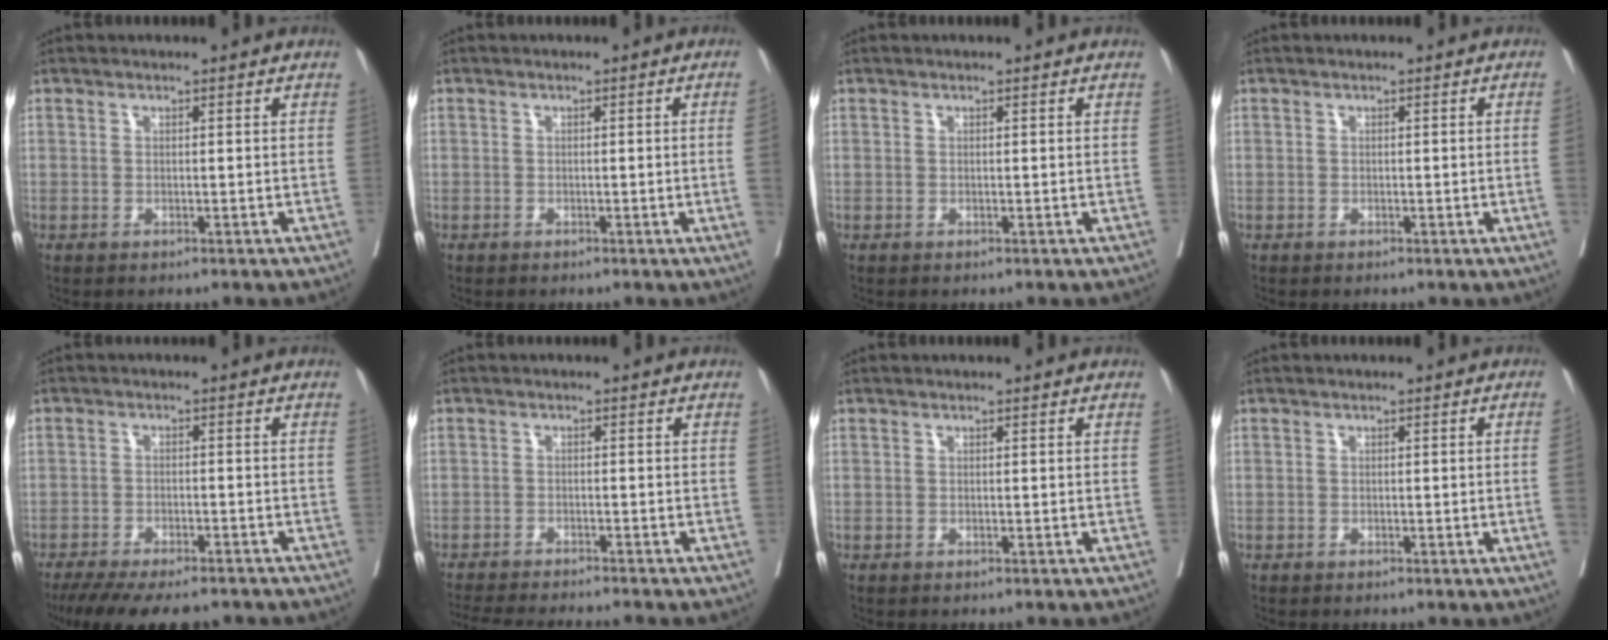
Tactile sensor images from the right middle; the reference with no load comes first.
{"total": 1.7, "force": [-0.3, -0.7, 1.5], "torque": [-0.016, -0.002, -0.005]}
{"total": 0.0}
{"total": 1.0, "force": [-0.1, -0.3, 0.9], "torque": [-0.011, -0.001, 0.000]}
{"total": 12.4, "force": [-10.1, 4.1, 5.8], "torque": [-0.094, -0.012, -0.146]}
{"total": 9.7, "force": [-8.9, -0.3, 3.8], "torque": [-0.046, -0.017, -0.136]}
{"total": 0.0}
{"total": 1.4, "force": [-0.2, -0.4, 1.4], "torque": [-0.016, -0.002, -0.002]}